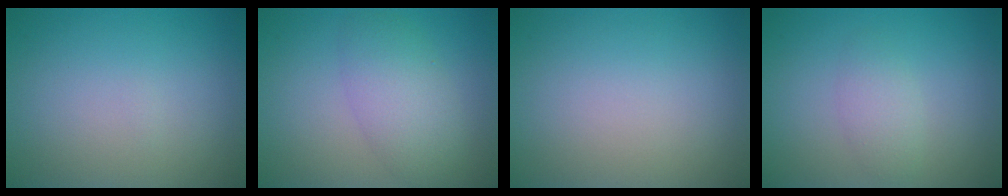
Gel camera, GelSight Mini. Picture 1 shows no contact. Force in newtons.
{"total": 4.4, "press": 4.4, "slide": 0.1}
{"total": 0.0}
{"total": 1.9, "press": 1.9, "slide": 0.0}